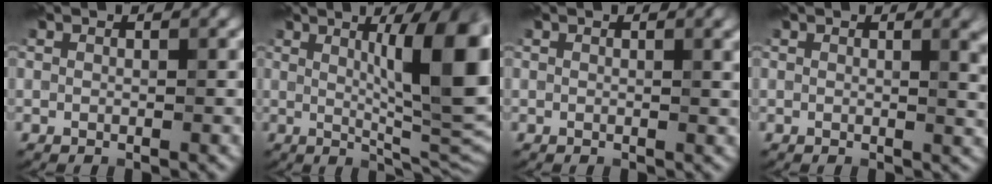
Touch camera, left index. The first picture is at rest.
{"total": 11.3, "force": [2.5, 2.6, 10.7], "torque": [-0.140, -0.003, 0.046]}
{"total": 1.6, "force": [0.9, 0.4, 1.3], "torque": [-0.015, -0.001, 0.015]}
{"total": 3.6, "force": [1.2, 1.4, 3.1], "torque": [-0.030, -0.001, 0.020]}